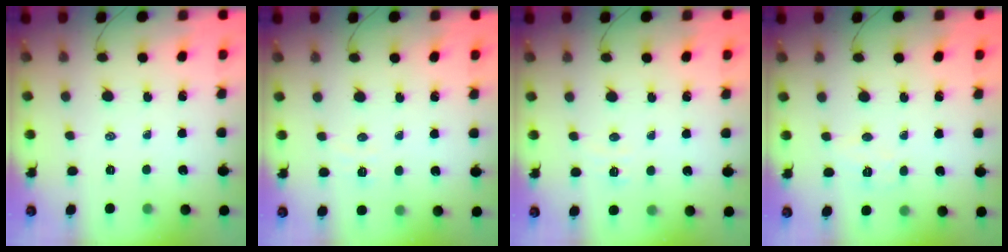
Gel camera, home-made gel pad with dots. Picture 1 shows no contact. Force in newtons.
{"total": 3.0, "press": 2.8, "slide": 0.8}
{"total": 4.0, "press": 3.9, "slide": 1.0}
{"total": 4.0, "press": 3.9, "slide": 0.8}